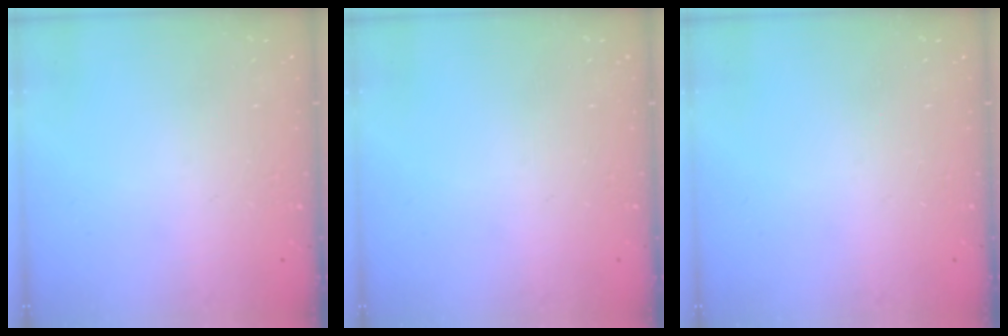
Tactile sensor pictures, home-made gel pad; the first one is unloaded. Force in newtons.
{"total": 0.0}
{"total": 0.0}